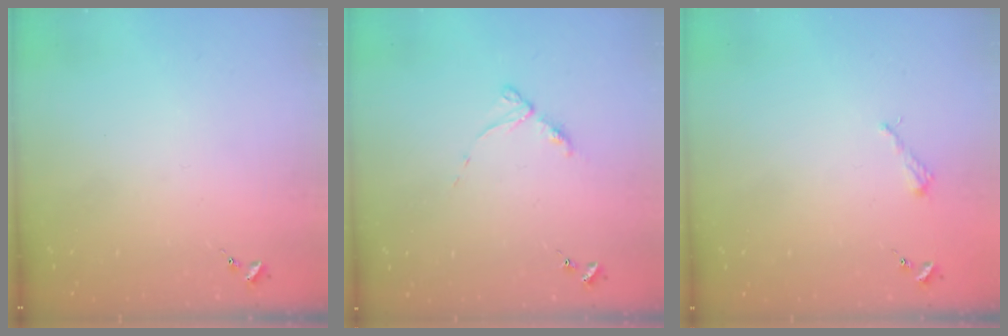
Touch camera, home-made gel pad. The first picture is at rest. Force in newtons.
{"total": 5.2, "press": 5.1, "slide": 0.6}
{"total": 2.2, "press": 2.2, "slide": 0.3}